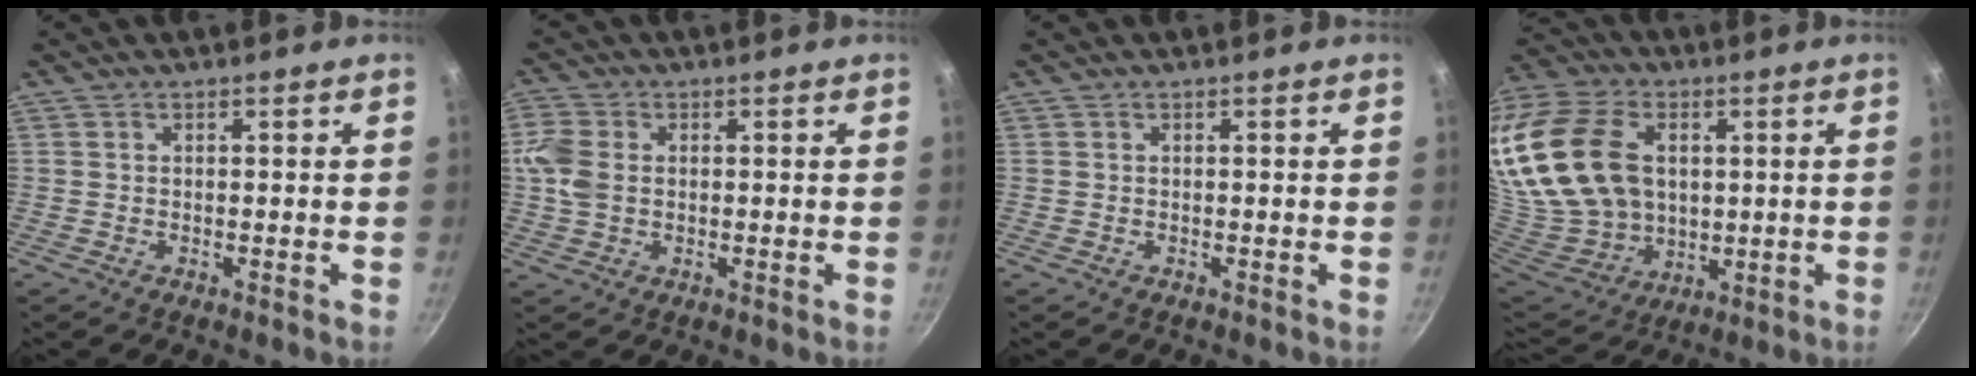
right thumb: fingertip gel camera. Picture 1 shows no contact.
{"total": 6.0, "force": [0.4, 4.4, 4.1], "torque": [-0.087, 0.006, 0.003]}
{"total": 0.0}
{"total": 29.8, "force": [5.9, 21.5, 19.8], "torque": [-0.417, 0.006, 0.120]}